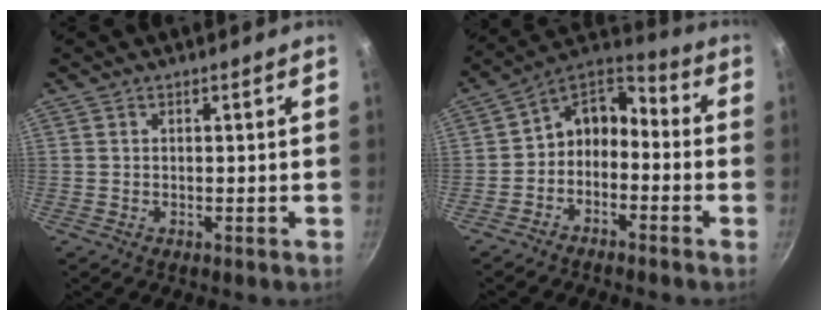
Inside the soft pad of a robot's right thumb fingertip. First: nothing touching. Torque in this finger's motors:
{"motor_torque": [0.15, 0.14, -0.06, 0.14, 0.15]}